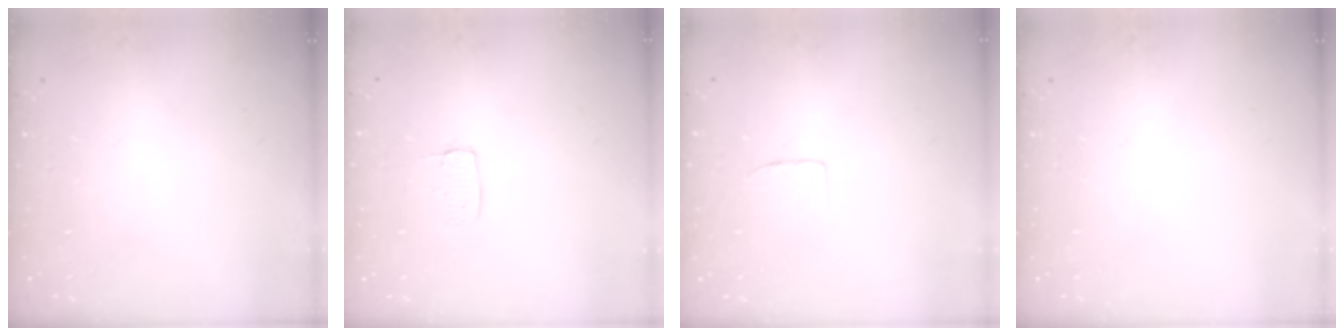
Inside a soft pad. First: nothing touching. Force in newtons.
{"total": 5.0, "press": 5.0, "slide": 0.3}
{"total": 3.4, "press": 3.4, "slide": 0.3}
{"total": 0.0}